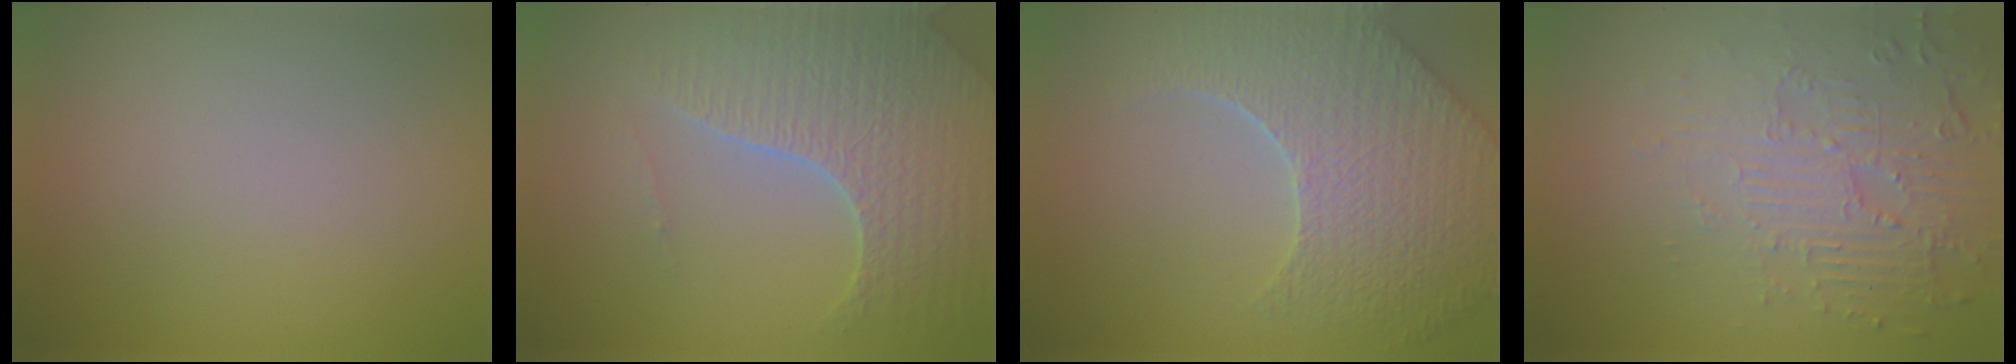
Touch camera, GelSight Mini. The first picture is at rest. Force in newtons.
{"total": 6.2, "press": 6.0, "slide": 1.5}
{"total": 7.6, "press": 5.8, "slide": 4.9}
{"total": 5.5, "press": 3.6, "slide": 4.1}